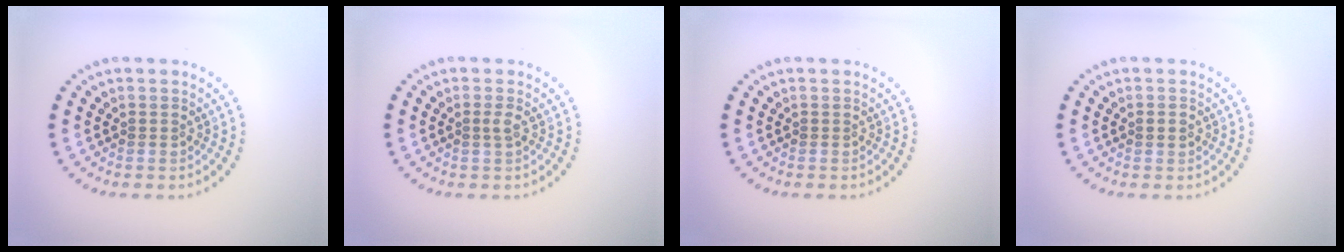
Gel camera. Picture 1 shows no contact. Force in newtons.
{"total": 0.8, "press": 0.6, "slide": 0.5}
{"total": 0.0}
{"total": 1.1, "press": 1.1, "slide": 0.1}